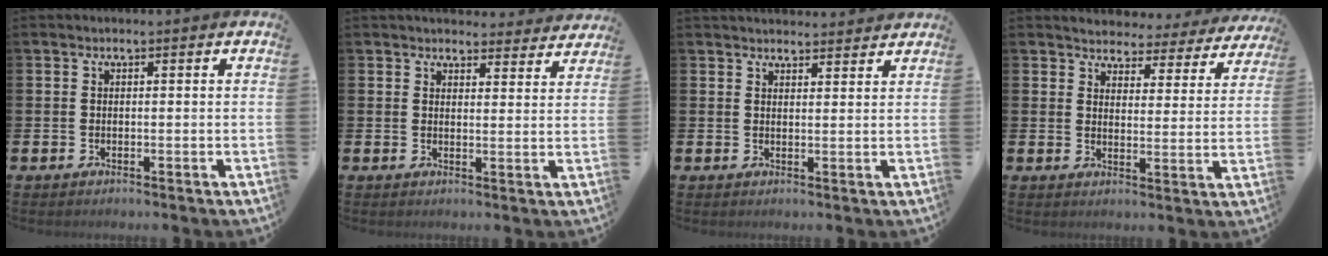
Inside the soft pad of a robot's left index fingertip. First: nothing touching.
{"total": 4.2, "force": [4.0, 1.1, 0.1], "torque": [0.010, -0.027, 0.069]}
{"total": 2.9, "force": [2.8, 0.5, 0.0], "torque": [0.009, -0.019, 0.049]}
{"total": 3.5, "force": [3.4, 0.9, -0.1], "torque": [-0.013, -0.032, 0.053]}